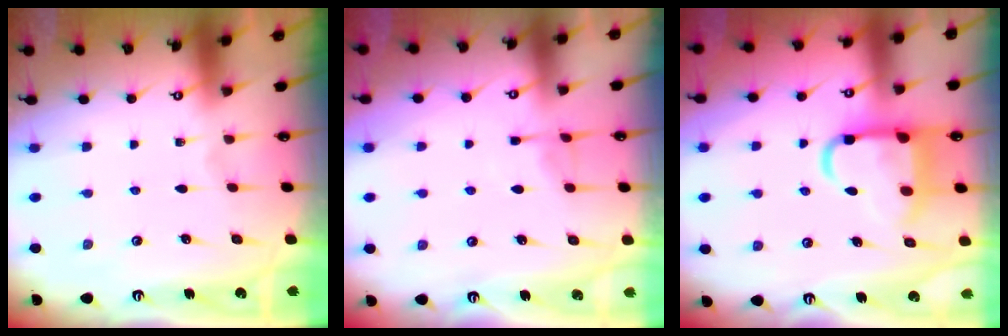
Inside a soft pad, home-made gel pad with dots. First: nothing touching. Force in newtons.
{"total": 4.4, "press": 4.3, "slide": 0.7}
{"total": 12.7, "press": 12.6, "slide": 1.6}